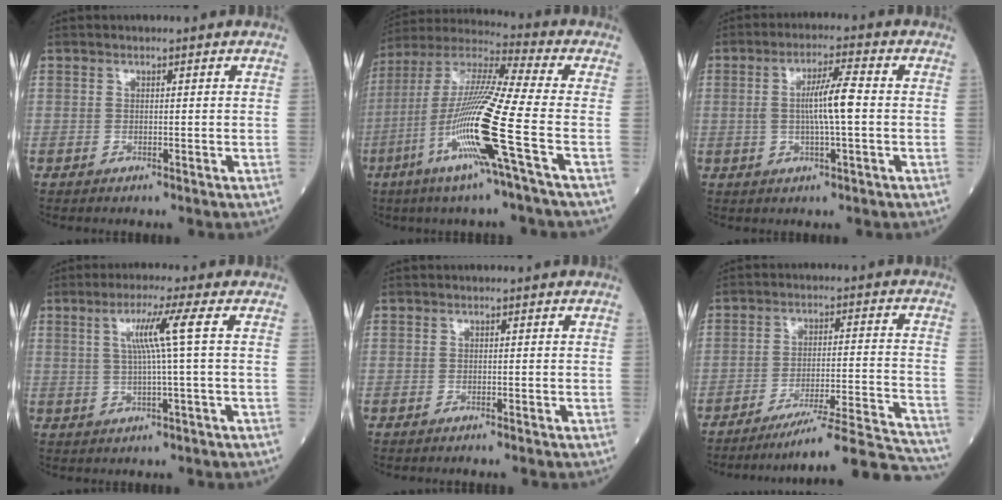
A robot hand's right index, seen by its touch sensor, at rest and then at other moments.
{"total": 18.0, "force": [-5.9, -1.1, 16.9], "torque": [-0.346, -0.019, -0.126]}
{"total": 6.6, "force": [0.0, 0.3, 6.5], "torque": [-0.120, 0.006, -0.003]}
{"total": 5.6, "force": [1.2, -1.4, 5.3], "torque": [-0.101, 0.006, 0.025]}
{"total": 1.7, "force": [-1.6, -0.1, 0.7], "torque": [-0.009, 0.000, -0.019]}
{"total": 21.2, "force": [-20.2, -0.8, 6.6], "torque": [-0.040, 0.003, -0.273]}